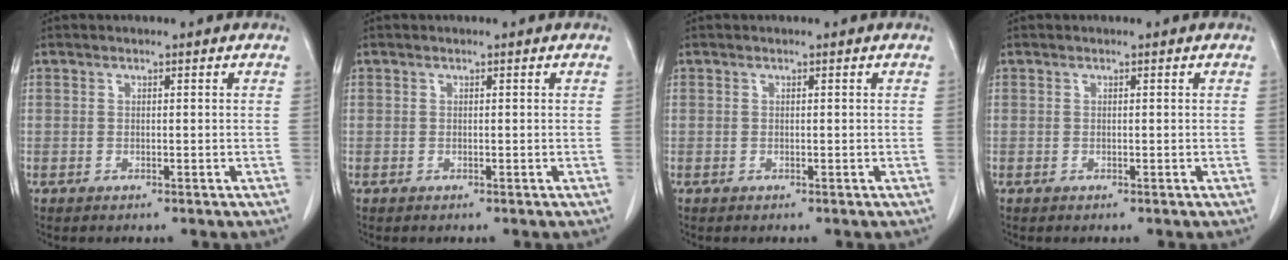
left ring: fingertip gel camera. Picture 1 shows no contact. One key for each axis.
{"total": 0.0}
{"total": 0.0}
{"total": 0.0}